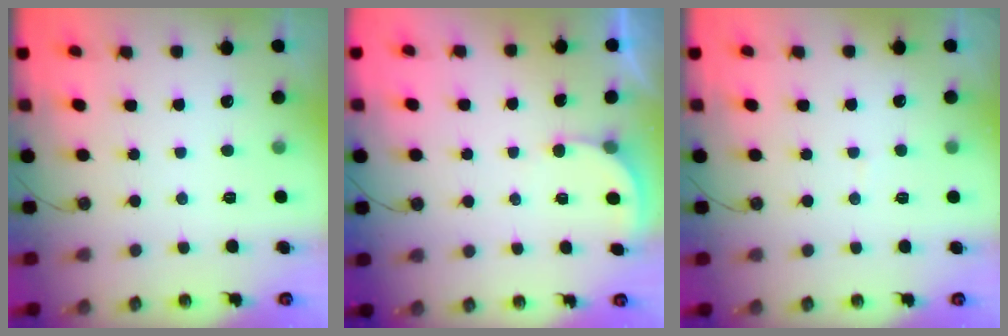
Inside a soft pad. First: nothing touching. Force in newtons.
{"total": 2.6, "press": 2.6, "slide": 0.0}
{"total": 2.6, "press": 2.6, "slide": 0.2}